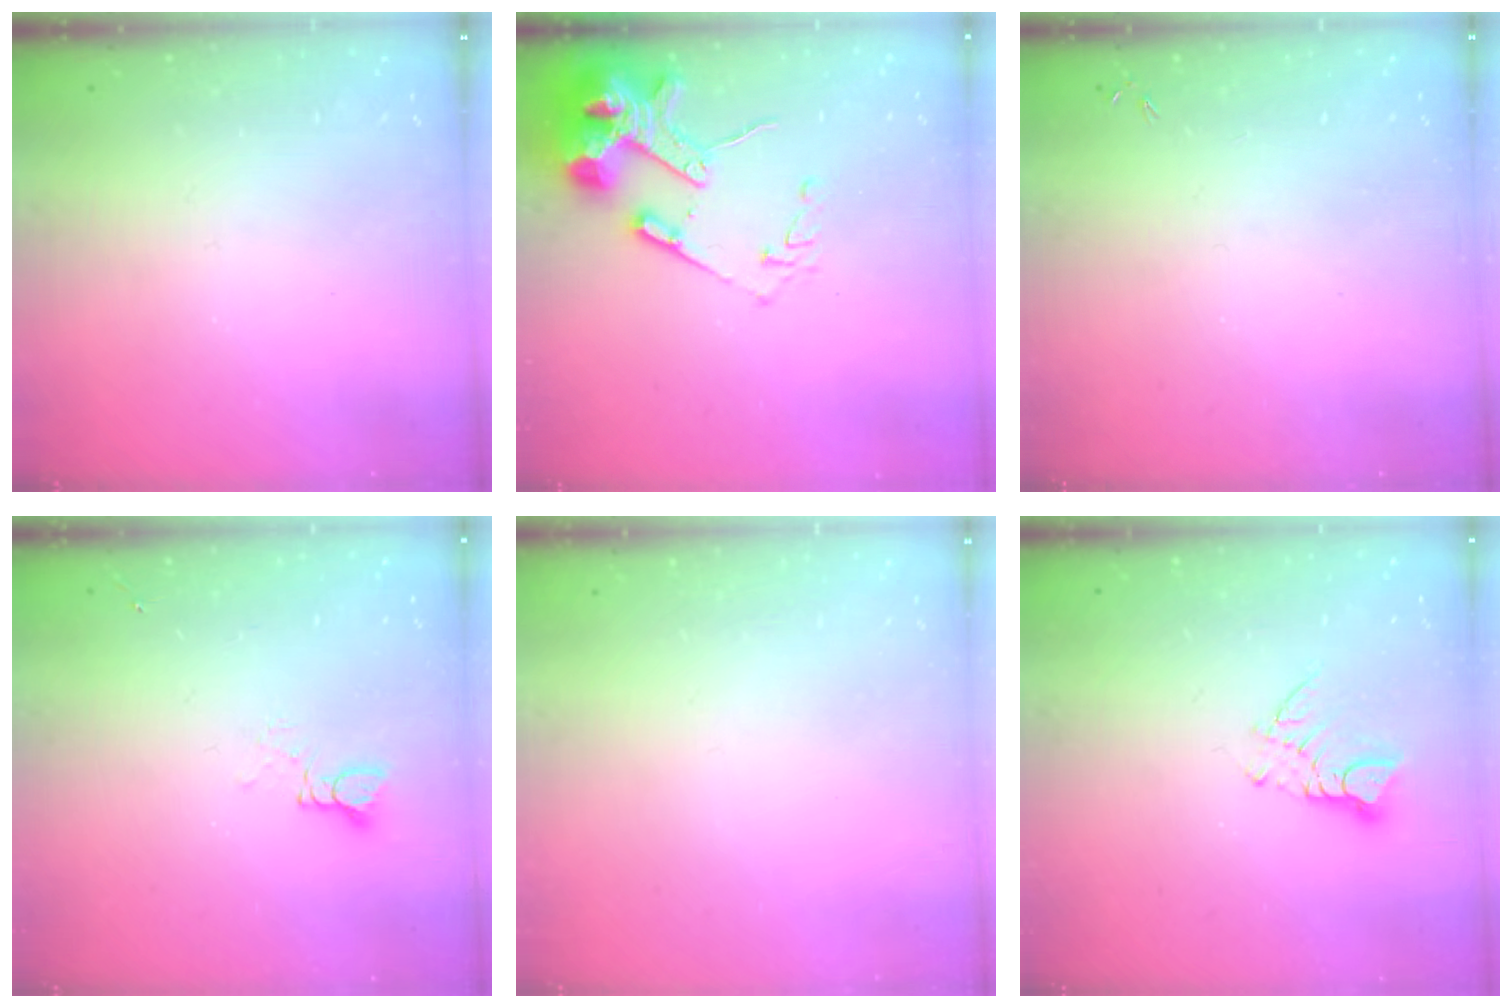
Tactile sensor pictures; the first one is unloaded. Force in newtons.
{"total": 14.8, "press": 14.7, "slide": 2.2}
{"total": 0.0}
{"total": 2.4, "press": 2.4, "slide": 0.2}
{"total": 0.0}
{"total": 6.0, "press": 6.0, "slide": 0.5}